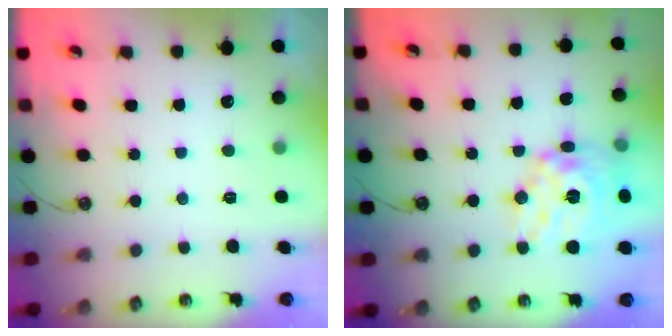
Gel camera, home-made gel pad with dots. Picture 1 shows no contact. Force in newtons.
{"total": 18.5, "press": 18.5, "slide": 1.6}